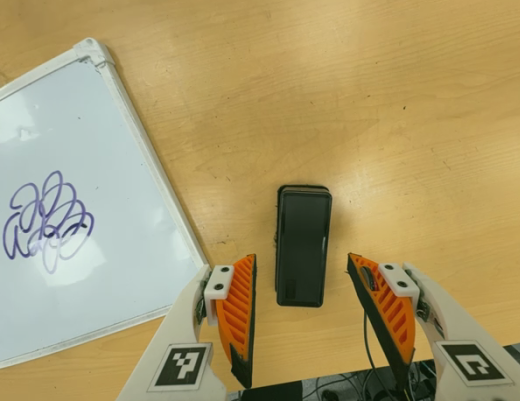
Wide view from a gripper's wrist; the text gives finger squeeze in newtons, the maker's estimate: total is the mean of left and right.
{"total": 0.0}